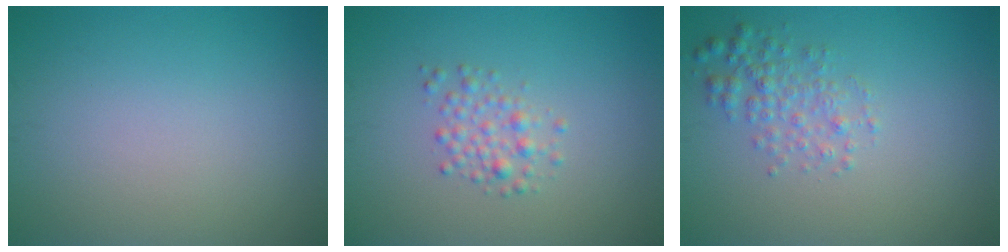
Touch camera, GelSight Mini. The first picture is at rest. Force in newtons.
{"total": 1.9, "press": 1.9, "slide": 0.0}
{"total": 2.4, "press": 2.4, "slide": 0.1}